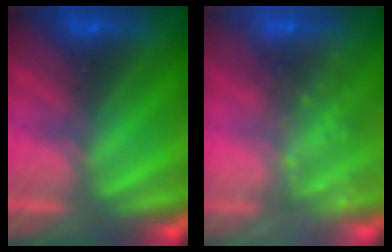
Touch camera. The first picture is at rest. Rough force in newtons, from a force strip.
{"total": 6.5}